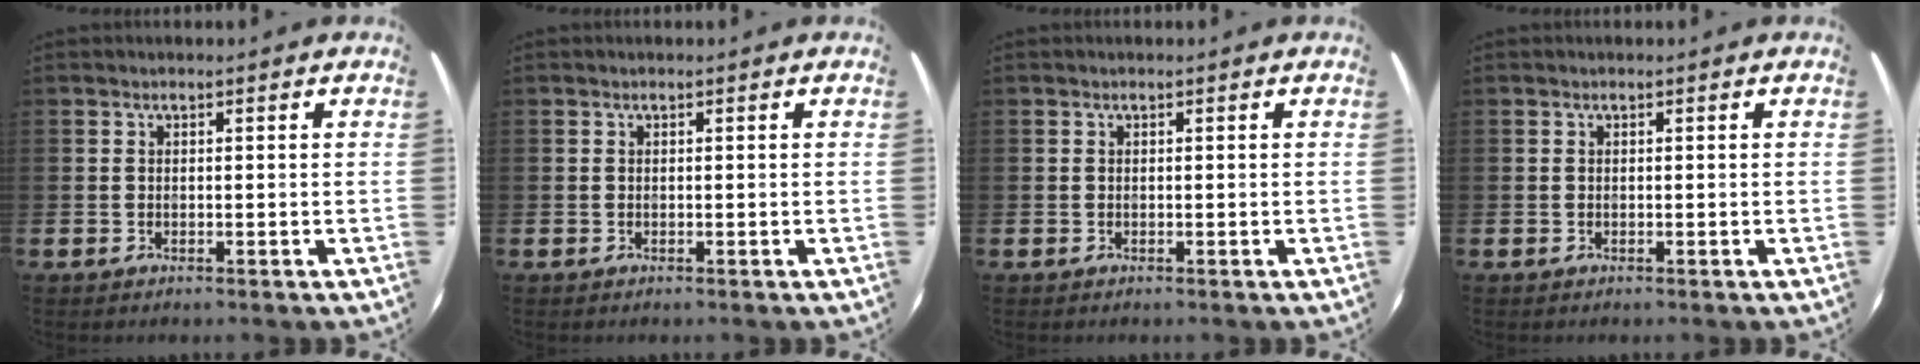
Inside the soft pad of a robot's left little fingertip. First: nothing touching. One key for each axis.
{"total": 0.0}
{"total": 0.0}
{"total": 0.0}